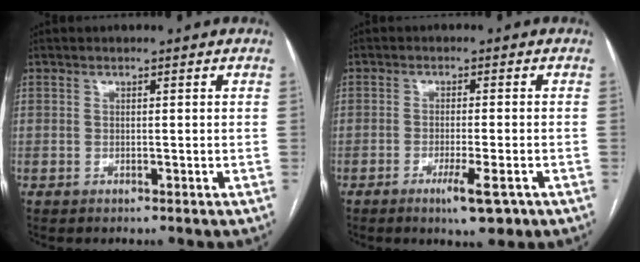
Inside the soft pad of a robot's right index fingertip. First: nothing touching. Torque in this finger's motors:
{"motor_torque": [-0.09, 0.00, 0.01, -0.02]}